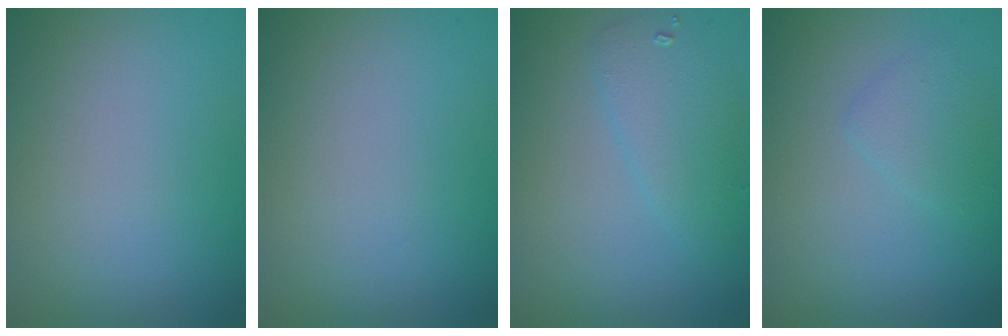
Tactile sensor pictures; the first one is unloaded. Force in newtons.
{"total": 0.0}
{"total": 2.6, "press": 2.6, "slide": 0.2}
{"total": 1.6, "press": 1.6, "slide": 0.1}